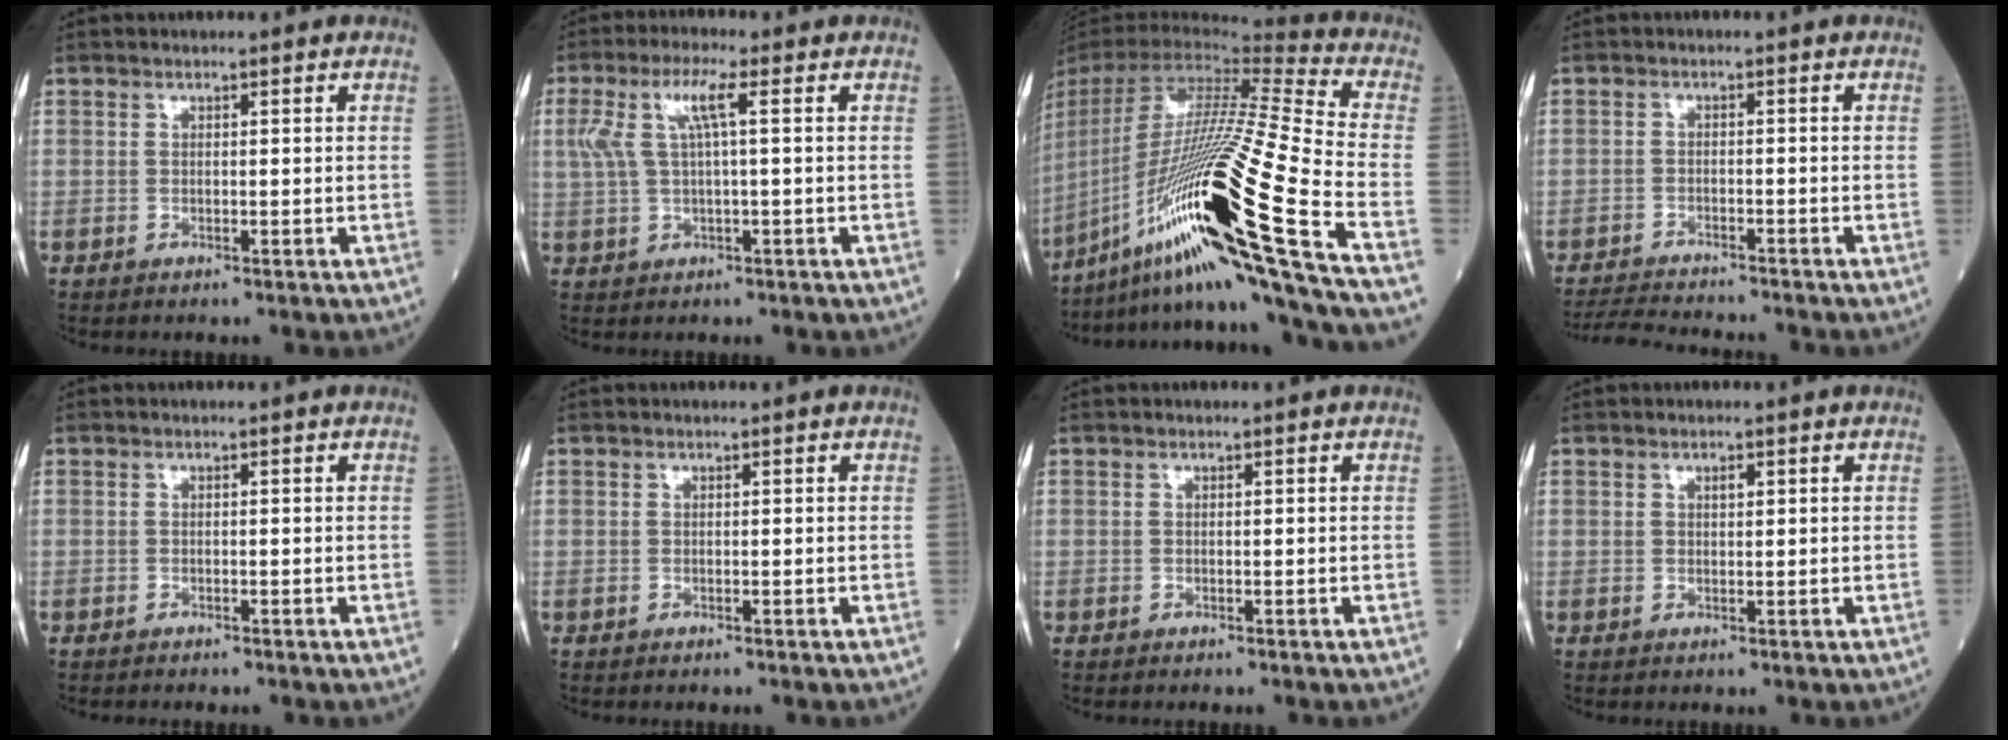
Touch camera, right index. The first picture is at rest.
{"total": 5.7, "force": [1.5, 0.5, 5.4], "torque": [-0.124, 0.025, 0.036]}
{"total": 31.7, "force": [-14.2, -0.8, 28.3], "torque": [-0.509, -0.045, -0.261]}
{"total": 6.5, "force": [-6.3, 0.0, 1.7], "torque": [-0.024, -0.019, -0.103]}
{"total": 0.7, "force": [-0.6, 0.1, 0.2], "torque": [-0.007, -0.002, -0.010]}
{"total": 1.1, "force": [-0.8, 0.0, 0.7], "torque": [-0.004, 0.001, -0.003]}
{"total": 0.0}
{"total": 0.9, "force": [0.4, 0.4, 0.7], "torque": [-0.011, -0.001, 0.007]}